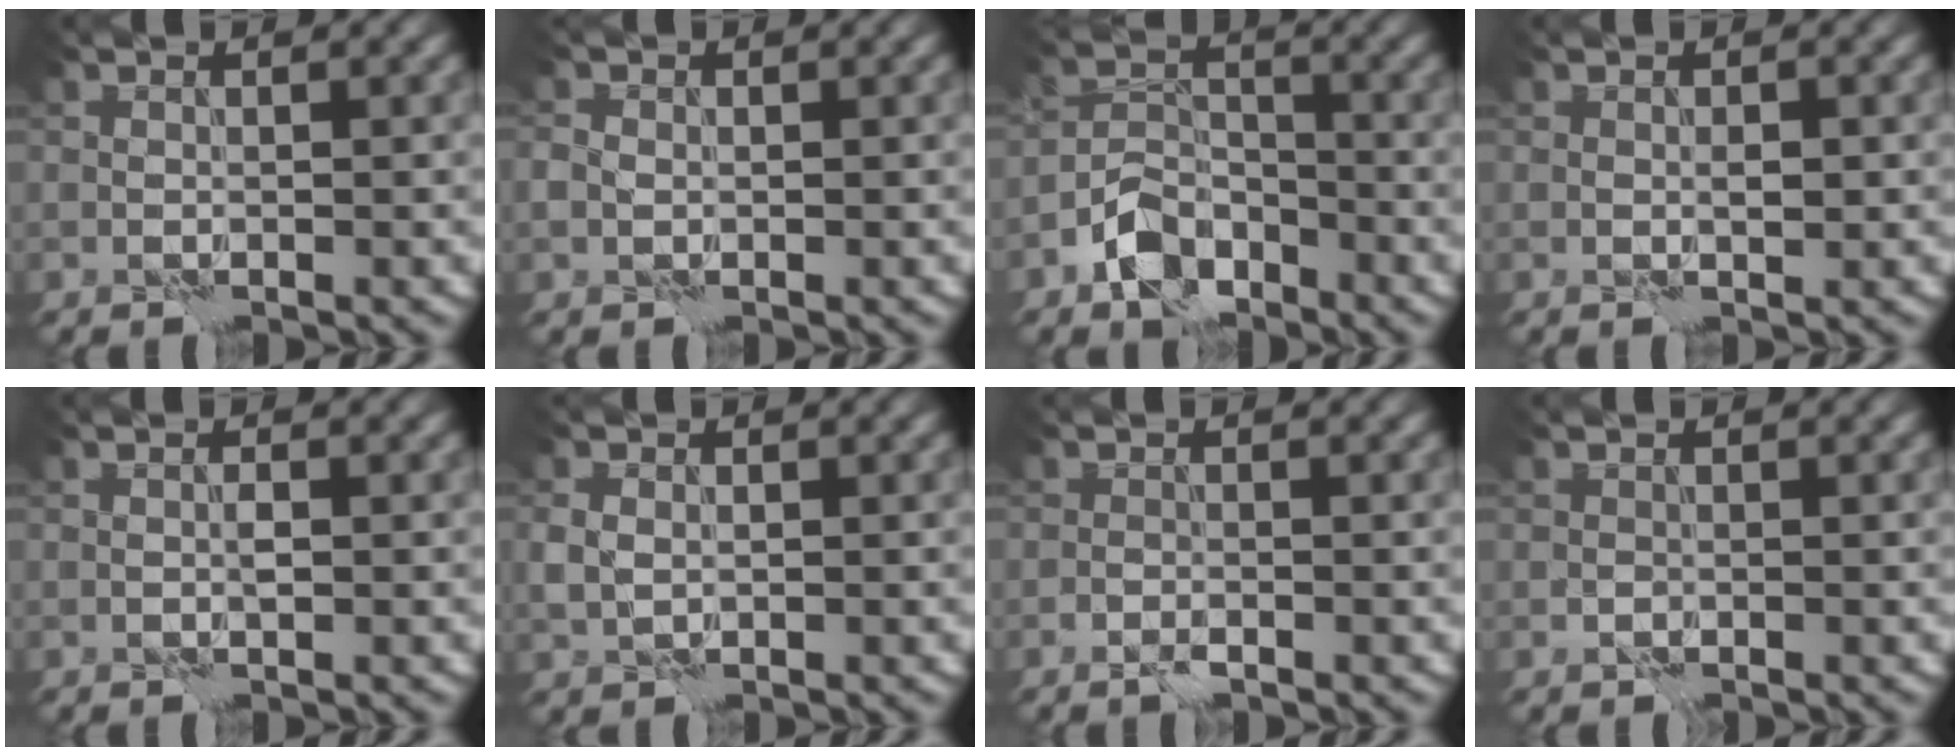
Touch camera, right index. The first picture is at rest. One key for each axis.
{"total": 1.3, "fx": 0.0, "fy": 1.2, "fz": 0.5, "tx": -0.011, "ty": -0.001, "tz": -0.002}
{"total": 4.7, "fx": -3.1, "fy": 2.8, "fz": 2.2, "tx": -0.033, "ty": 0.005, "tz": -0.065}
{"total": 1.1, "fx": 0.1, "fy": 0.4, "fz": 1.0, "tx": -0.016, "ty": 0.001, "tz": 0.002}
{"total": 0.8, "fx": 0.0, "fy": 0.2, "fz": 0.7, "tx": -0.014, "ty": 0.001, "tz": 0.001}
{"total": 1.6, "fx": 0.1, "fy": 1.3, "fz": 0.9, "tx": -0.022, "ty": 0.002, "tz": 0.002}
{"total": 0.9, "fx": -0.8, "fy": 0.2, "fz": 0.5, "tx": -0.012, "ty": 0.002, "tz": -0.016}
{"total": 0.0}